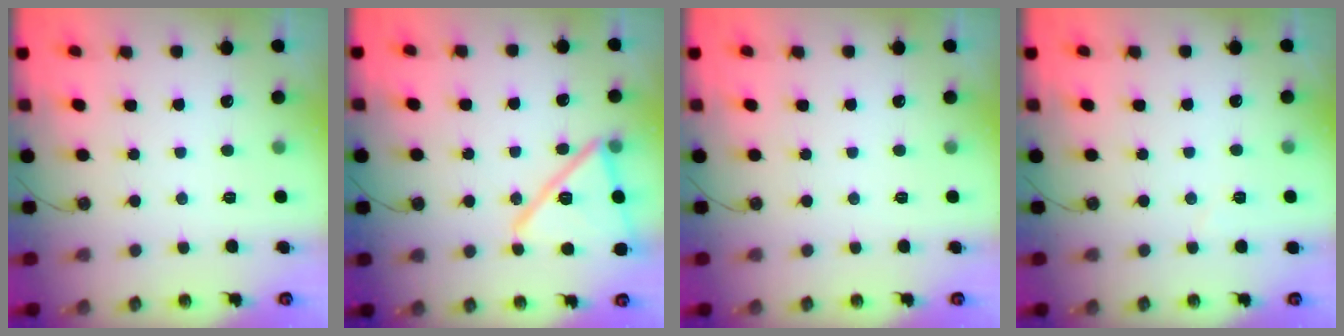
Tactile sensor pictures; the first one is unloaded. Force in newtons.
{"total": 16.7, "press": 16.7, "slide": 0.7}
{"total": 0.0}
{"total": 3.4, "press": 3.3, "slide": 0.9}